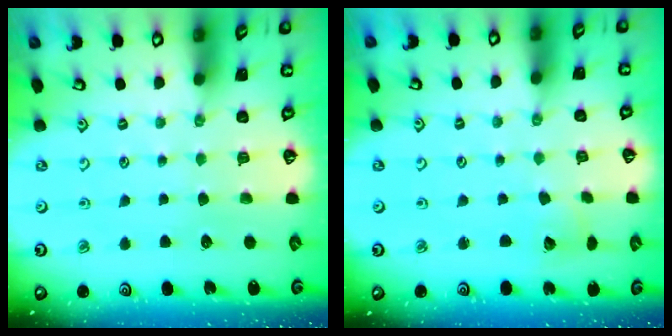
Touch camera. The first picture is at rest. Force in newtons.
{"total": 2.3, "press": 2.3, "slide": 0.4}